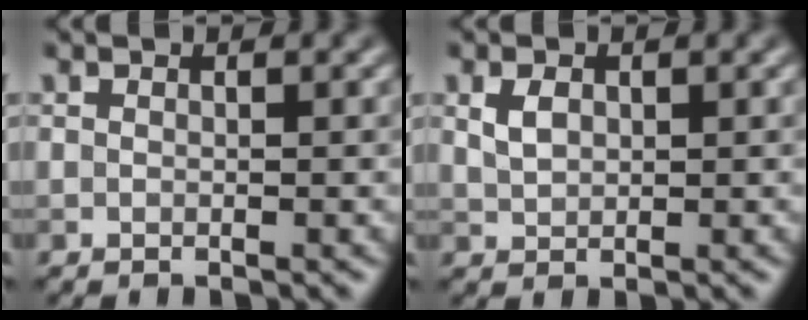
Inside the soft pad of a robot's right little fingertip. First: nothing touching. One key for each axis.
{"total": 1.7, "fx": 0.6, "fy": 1.1, "fz": 1.1, "tx": -0.024, "ty": 0.001, "tz": 0.014}